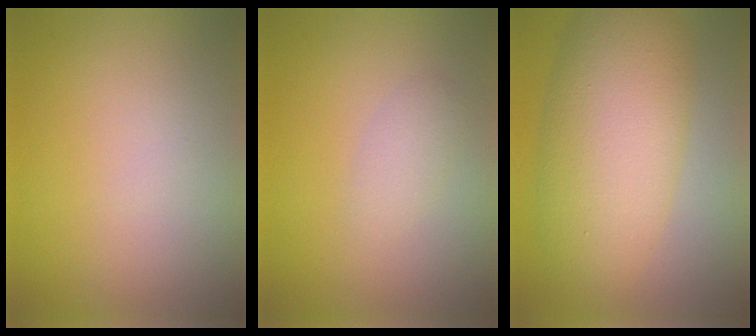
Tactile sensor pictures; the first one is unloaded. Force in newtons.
{"total": 1.4, "press": 1.4, "slide": 0.1}
{"total": 8.7, "press": 8.7, "slide": 0.5}